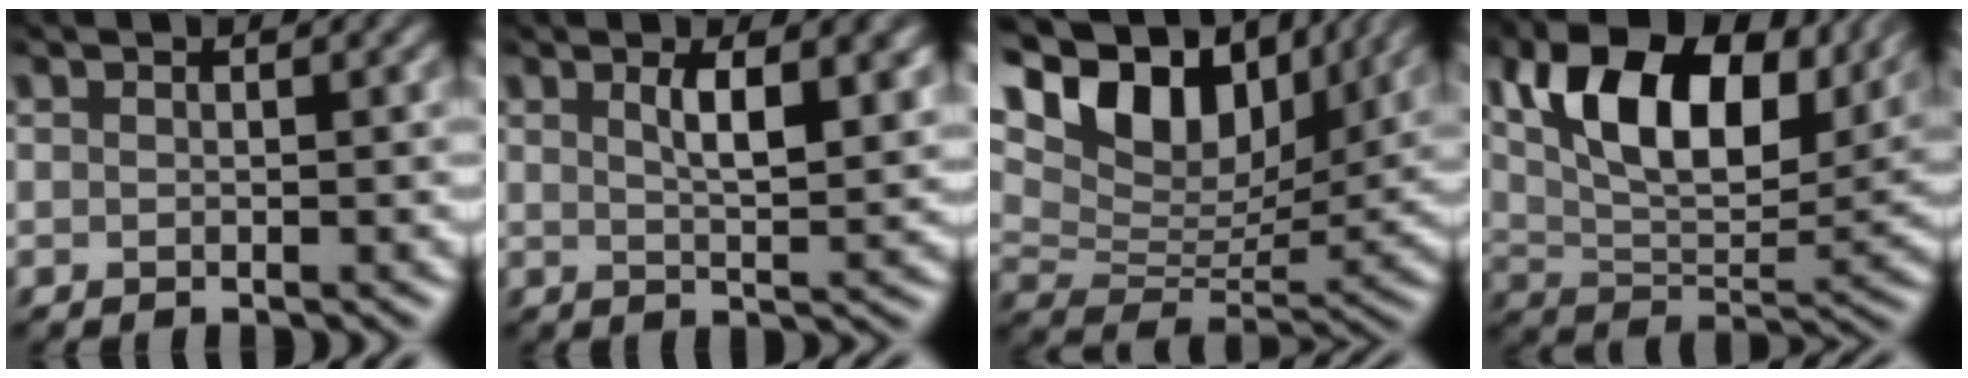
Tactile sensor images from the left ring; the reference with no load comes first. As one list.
[{"total": 4.5, "force": [1.8, 1.4, 3.9], "torque": [-0.056, 0.001, 0.029]}, {"total": 13.8, "force": [7.5, 7.5, 8.8], "torque": [-0.161, 0.027, 0.124]}, {"total": 12.6, "force": [6.3, 6.5, 8.7], "torque": [-0.150, 0.003, 0.119]}]